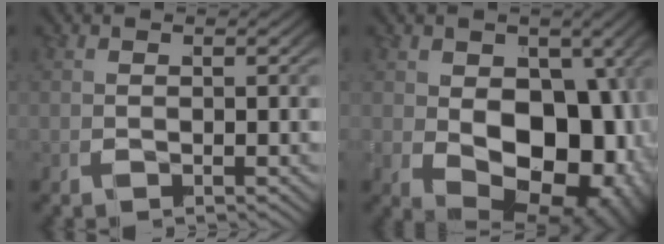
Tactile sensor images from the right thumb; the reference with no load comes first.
{"total": 13.1, "force": [-0.7, 9.0, 9.5], "torque": [-0.147, -0.071, 0.024]}